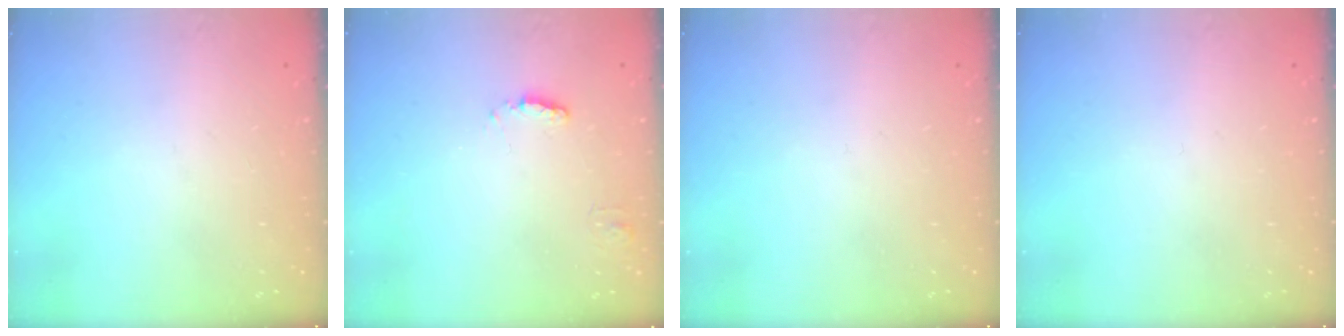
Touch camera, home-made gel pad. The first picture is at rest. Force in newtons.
{"total": 5.0, "press": 5.0, "slide": 0.4}
{"total": 0.0}
{"total": 0.0}